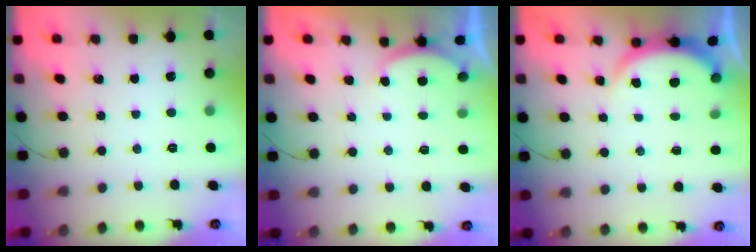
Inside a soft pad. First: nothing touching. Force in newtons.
{"total": 1.7, "press": 1.6, "slide": 0.6}
{"total": 3.3, "press": 3.2, "slide": 0.5}